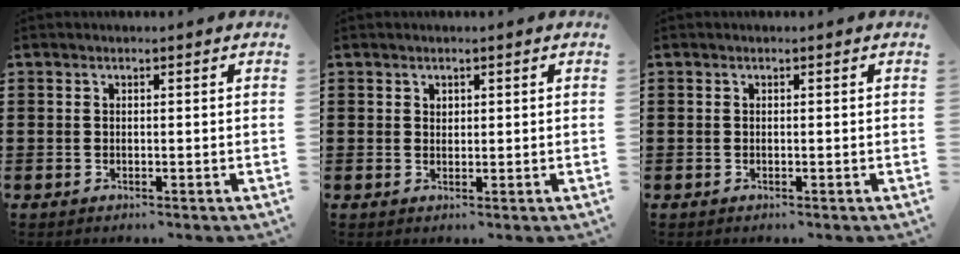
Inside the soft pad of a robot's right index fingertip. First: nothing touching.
{"total": 0.9, "force": [0.7, 0.6, 0.2], "torque": [-0.006, 0.002, 0.013]}
{"total": 0.0}